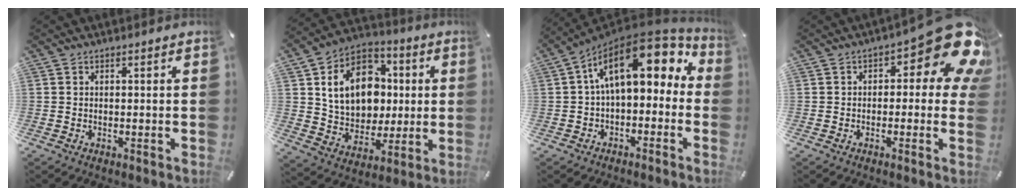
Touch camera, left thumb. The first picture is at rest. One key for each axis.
{"total": 16.9, "fx": 2.6, "fy": 13.6, "fz": 9.6, "tx": -0.164, "ty": 0.006, "tz": 0.055}
{"total": 17.3, "fx": 6.9, "fy": 8.9, "fz": 13.1, "tx": -0.217, "ty": -0.043, "tz": 0.116}
{"total": 14.1, "fx": 6.1, "fy": 5.6, "fz": 11.4, "tx": -0.138, "ty": -0.052, "tz": 0.103}